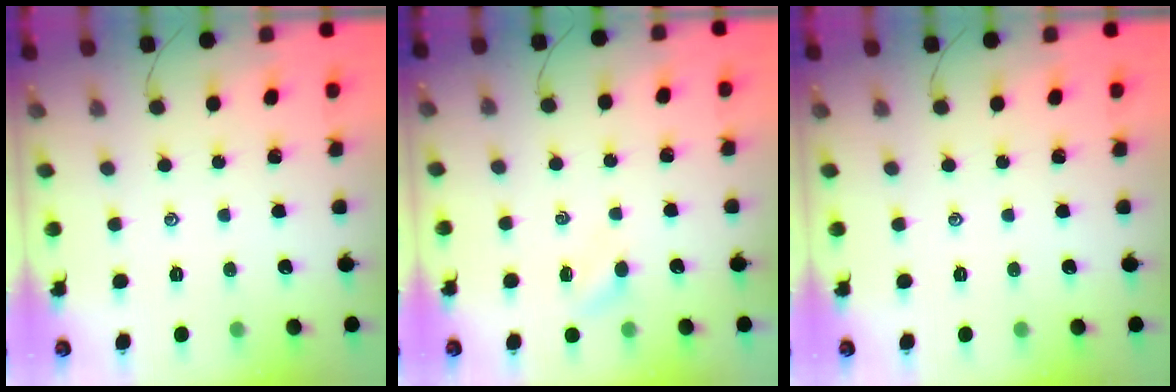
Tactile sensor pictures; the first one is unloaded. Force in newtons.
{"total": 2.3, "press": 2.2, "slide": 0.7}
{"total": 0.0}